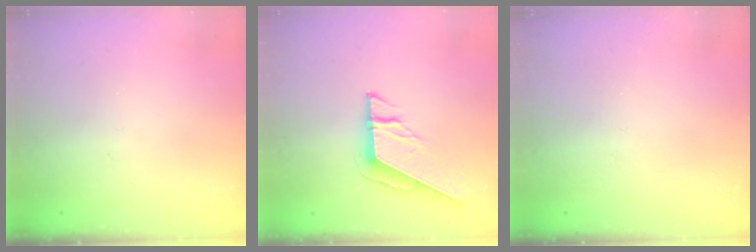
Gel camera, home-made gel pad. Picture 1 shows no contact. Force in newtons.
{"total": 8.1, "press": 8.1, "slide": 0.6}
{"total": 0.0}